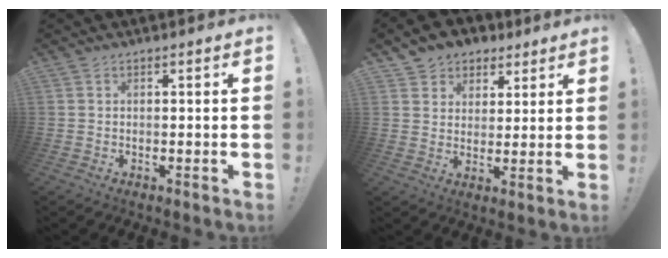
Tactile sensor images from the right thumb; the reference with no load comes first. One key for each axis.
{"total": 7.2, "fx": 3.9, "fy": 5.9, "fz": 1.4, "tx": -0.017, "ty": -0.026, "tz": 0.080}